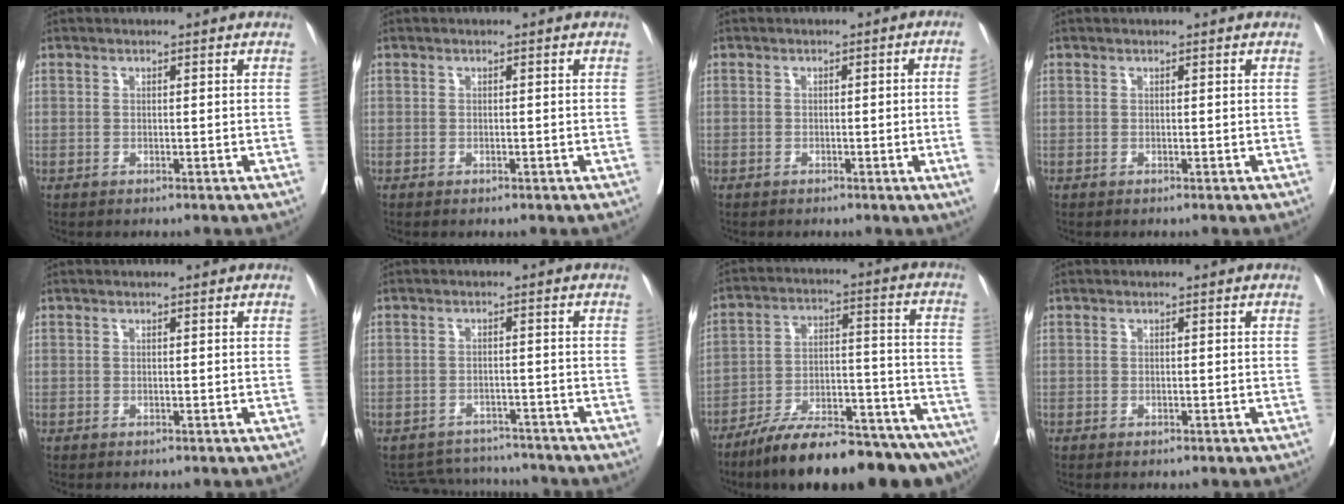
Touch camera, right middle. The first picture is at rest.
{"total": 0.9, "force": [-0.7, 0.2, 0.5], "torque": [-0.014, -0.005, -0.007]}
{"total": 4.4, "force": [-0.9, -1.0, 4.1], "torque": [-0.050, -0.002, -0.011]}
{"total": 0.0}
{"total": 0.0}
{"total": 7.0, "force": [-6.8, 1.5, -0.3], "torque": [0.003, 0.010, -0.094]}
{"total": 22.7, "force": [-18.5, 3.5, 12.8], "torque": [-0.138, 0.019, -0.281]}
{"total": 1.3, "force": [-1.0, 0.5, 0.7], "torque": [-0.015, -0.004, -0.009]}